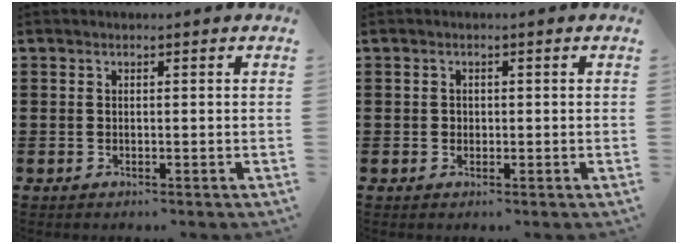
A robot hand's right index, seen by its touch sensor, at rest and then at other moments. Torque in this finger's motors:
{"motor_torque": [0.13, 0.05, 0.08, 0.03]}